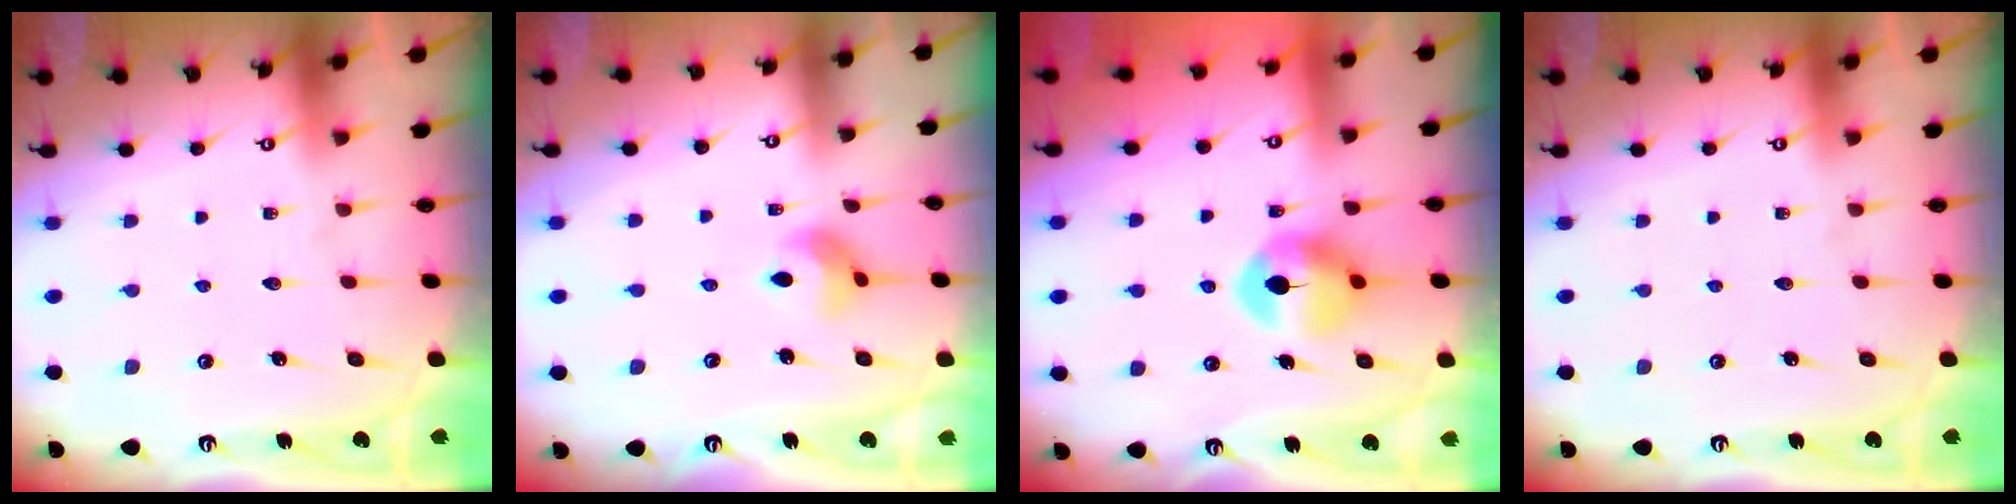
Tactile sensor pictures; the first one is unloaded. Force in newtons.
{"total": 7.0, "press": 7.0, "slide": 0.5}
{"total": 9.8, "press": 9.8, "slide": 0.1}
{"total": 0.0}